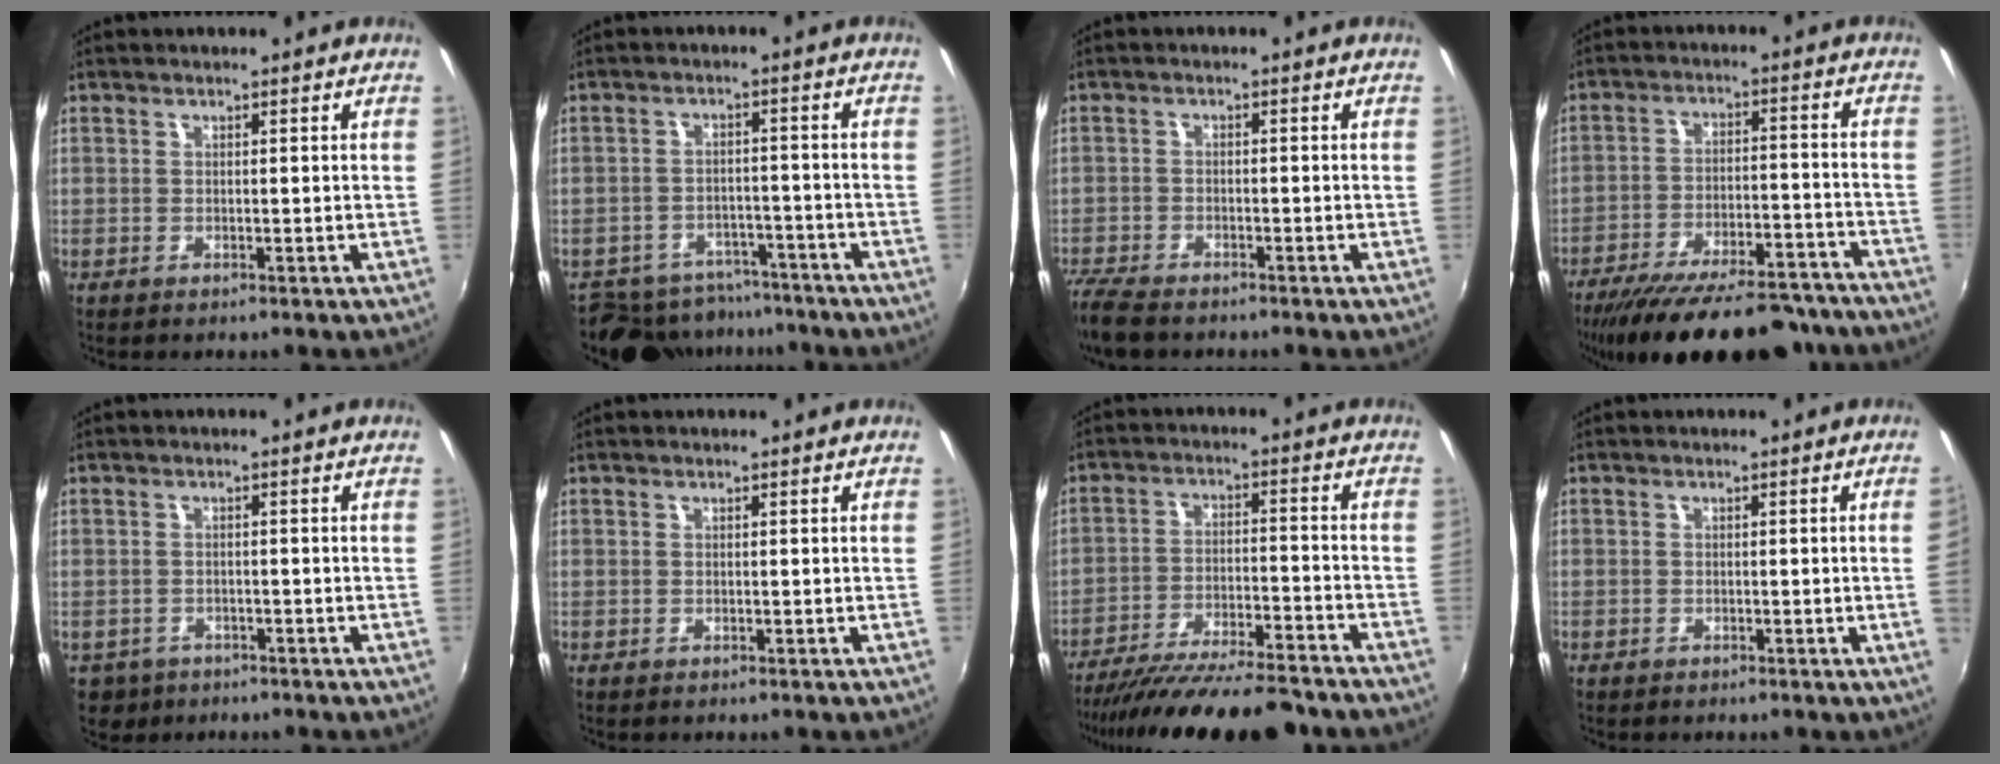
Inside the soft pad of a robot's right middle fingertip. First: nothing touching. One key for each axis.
{"total": 10.0, "fx": -8.7, "fy": 4.8, "fz": 1.5, "tx": -0.037, "ty": 0.010, "tz": -0.121}
{"total": 6.8, "fx": -5.9, "fy": 1.9, "fz": 2.8, "tx": -0.084, "ty": -0.026, "tz": -0.113}
{"total": 25.2, "fx": -21.5, "fy": 6.9, "fz": 11.1, "tx": -0.201, "ty": -0.018, "tz": -0.292}
{"total": 4.6, "fx": -2.4, "fy": 3.7, "fz": 1.4, "tx": -0.040, "ty": -0.005, "tz": -0.031}
{"total": 0.0}
{"total": 20.5, "fx": -18.1, "fy": 2.6, "fz": 9.3, "tx": -0.176, "ty": -0.042, "tz": -0.270}
{"total": 1.4, "fx": -0.1, "fy": -0.9, "fz": 1.0, "tx": -0.011, "ty": -0.009, "tz": 0.001}